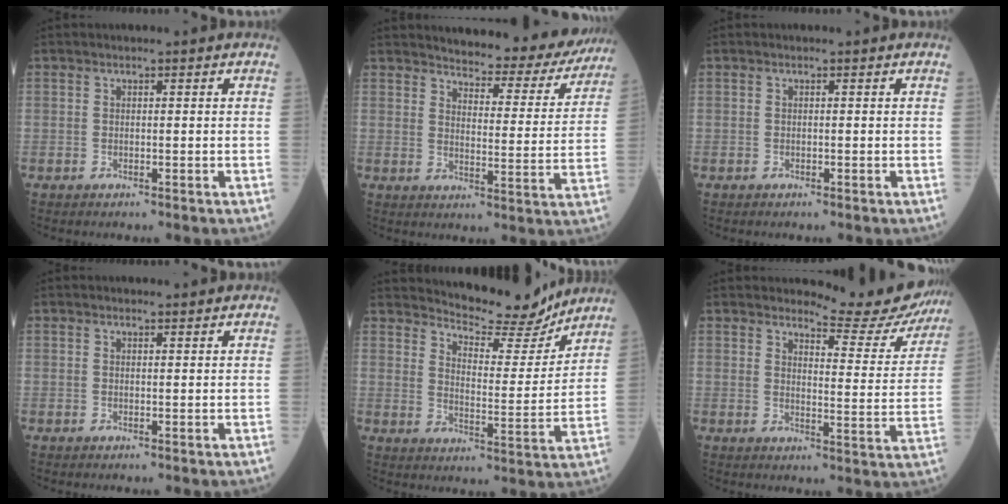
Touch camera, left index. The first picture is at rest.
{"total": 17.1, "force": [16.0, 3.8, 4.6], "torque": [-0.035, -0.051, 0.177]}
{"total": 0.0}
{"total": 0.7, "force": [0.6, 0.0, 0.0], "torque": [-0.009, -0.002, 0.010]}
{"total": 11.7, "force": [11.2, 1.9, 2.6], "torque": [-0.043, -0.021, 0.161]}
{"total": 11.7, "force": [11.5, 1.4, 1.2], "torque": [-0.007, -0.061, 0.127]}